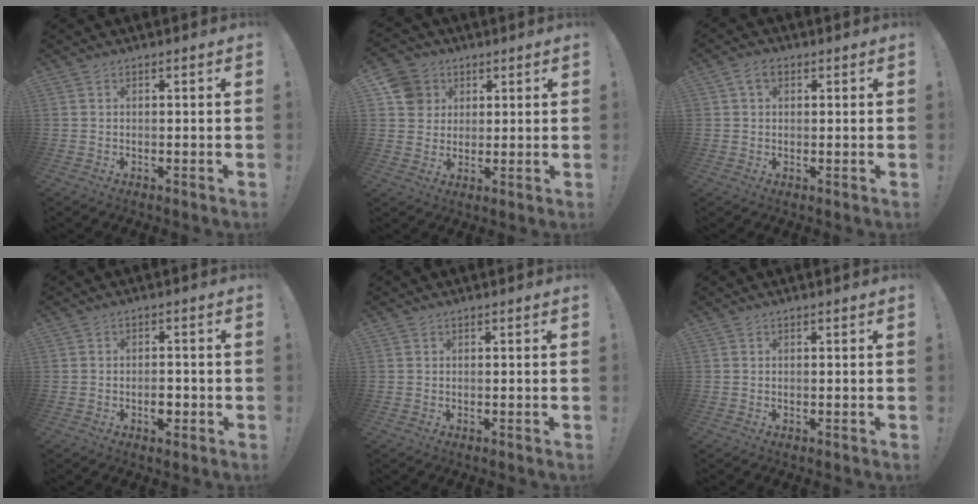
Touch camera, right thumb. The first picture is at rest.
{"total": 8.3, "force": [3.3, 7.4, 2.0], "torque": [-0.024, -0.012, 0.070]}
{"total": 4.0, "force": [1.5, 2.8, 2.4], "torque": [-0.042, 0.005, 0.028]}
{"total": 3.6, "force": [-1.5, 2.1, 2.6], "torque": [-0.023, 0.003, -0.027]}
{"total": 0.0}
{"total": 0.0}